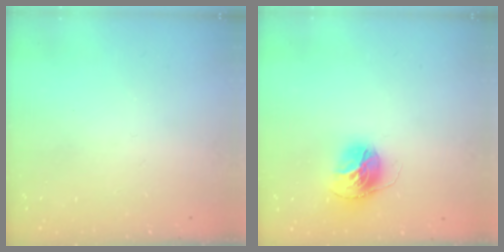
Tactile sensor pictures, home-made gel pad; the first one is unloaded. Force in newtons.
{"total": 13.9, "press": 13.8, "slide": 1.4}